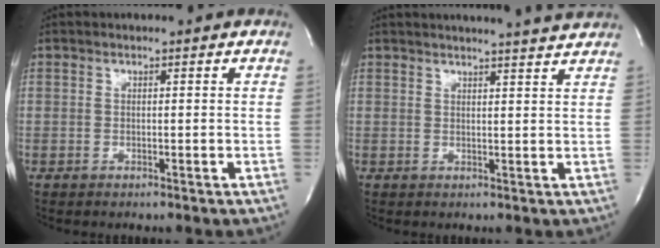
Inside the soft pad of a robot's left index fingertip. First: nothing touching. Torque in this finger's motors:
{"motor_torque": [0.86, -1.02, 0.31, 0.07]}